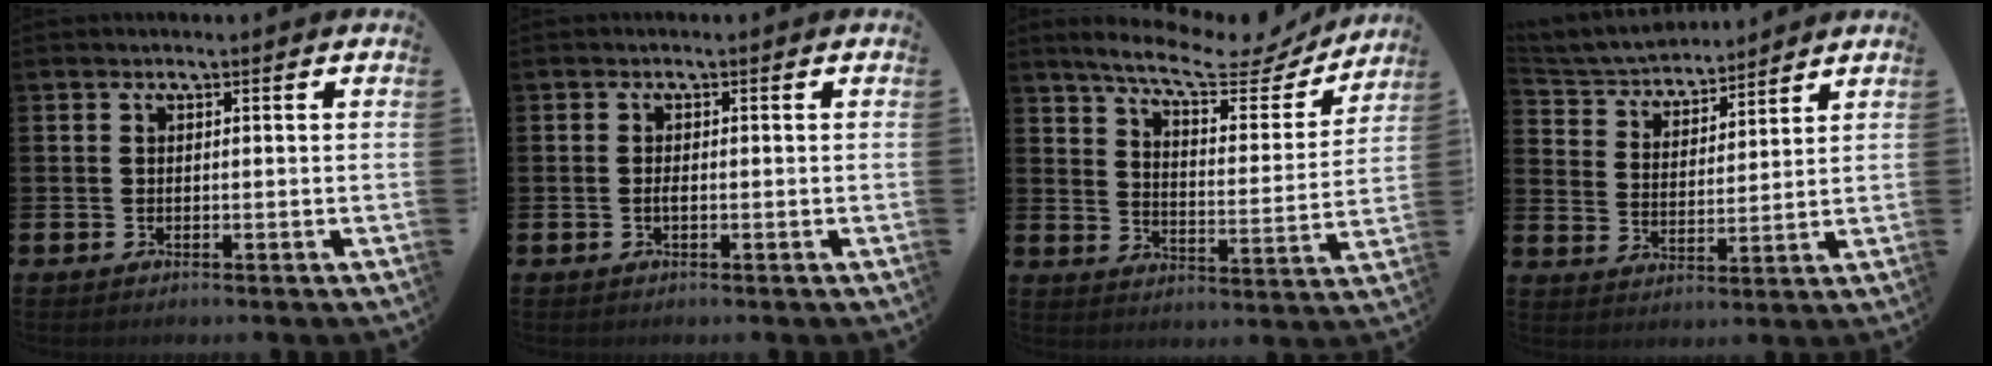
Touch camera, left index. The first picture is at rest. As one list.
[{"total": 0.8, "force": [-0.3, 0.3, 0.7], "torque": [-0.020, 0.002, -0.004]}, {"total": 8.9, "force": [7.8, 2.0, 3.7], "torque": [-0.086, -0.055, 0.128]}, {"total": 4.9, "force": [4.6, 1.5, 0.4], "torque": [-0.039, -0.032, 0.078]}]